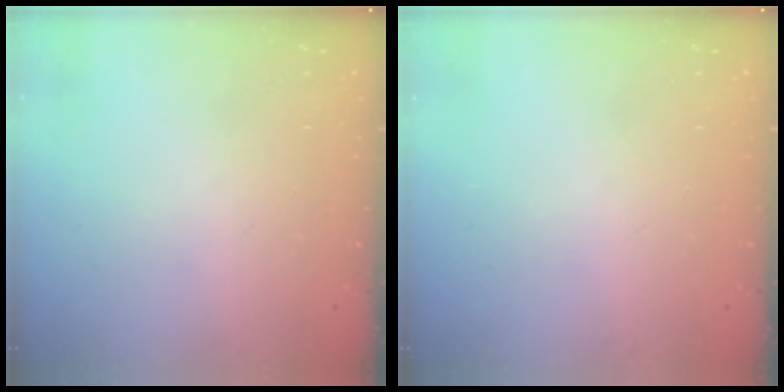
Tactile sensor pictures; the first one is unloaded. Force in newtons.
{"total": 0.0}